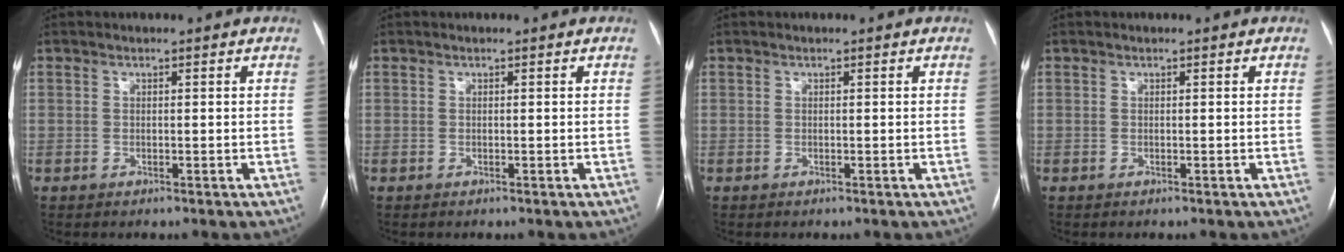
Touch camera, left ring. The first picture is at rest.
{"total": 0.0}
{"total": 0.0}
{"total": 0.0}